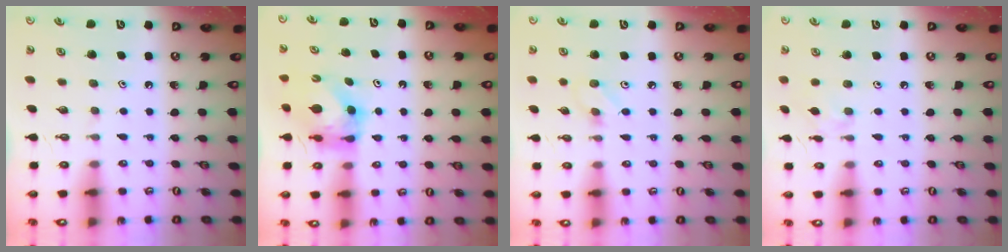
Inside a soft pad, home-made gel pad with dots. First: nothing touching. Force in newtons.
{"total": 5.6, "press": 5.6, "slide": 0.3}
{"total": 5.0, "press": 4.9, "slide": 0.6}
{"total": 2.4, "press": 2.3, "slide": 0.5}